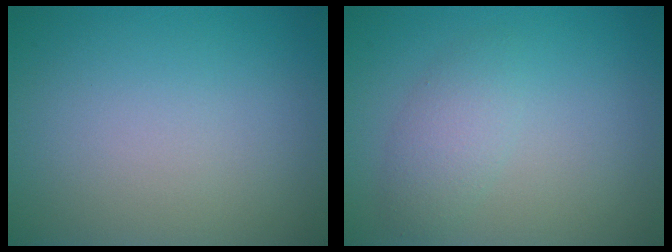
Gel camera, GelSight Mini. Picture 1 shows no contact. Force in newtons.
{"total": 2.3, "press": 2.3, "slide": 0.1}